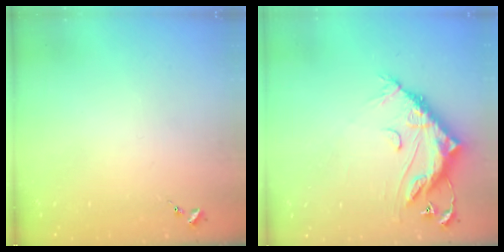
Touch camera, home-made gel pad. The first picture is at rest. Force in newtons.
{"total": 15.2, "press": 15.2, "slide": 1.0}